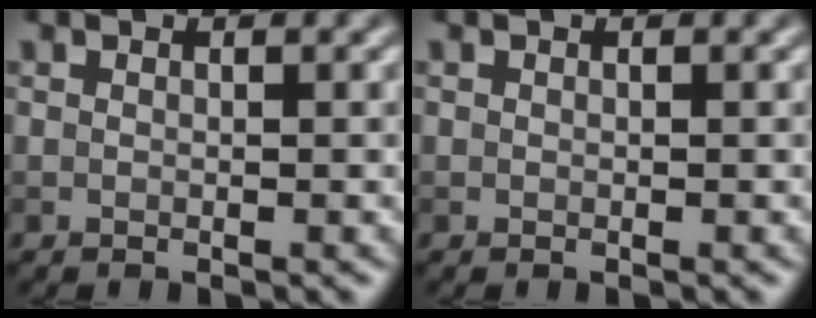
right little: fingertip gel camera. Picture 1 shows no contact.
{"total": 0.0}